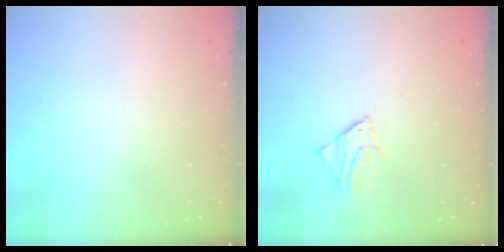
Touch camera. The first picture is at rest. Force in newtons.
{"total": 2.4, "press": 2.4, "slide": 0.1}